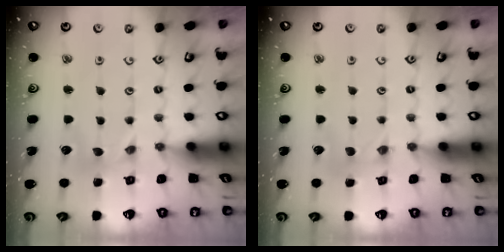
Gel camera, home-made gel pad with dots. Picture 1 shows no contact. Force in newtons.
{"total": 0.0}